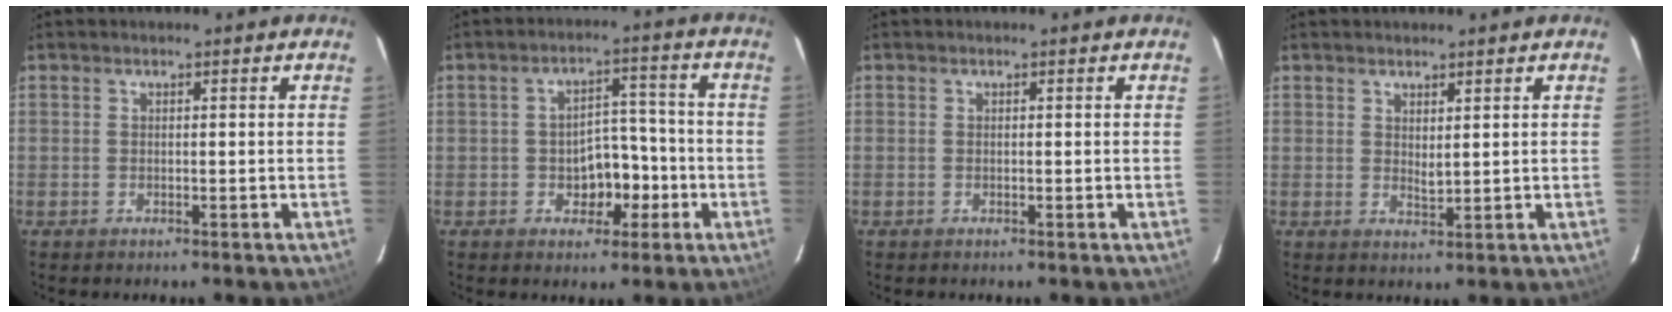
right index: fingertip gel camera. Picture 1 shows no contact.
{"total": 6.6, "force": [-2.4, 4.7, 4.0], "torque": [-0.066, 0.020, -0.022]}
{"total": 0.0}
{"total": 2.2, "force": [1.4, 0.9, 1.4], "torque": [-0.024, -0.004, 0.025]}